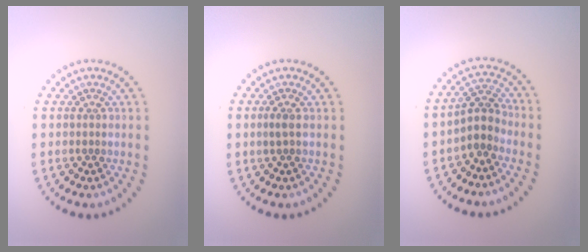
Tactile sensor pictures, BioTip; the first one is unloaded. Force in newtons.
{"total": 0.9, "press": 0.7, "slide": 0.6}
{"total": 2.6, "press": 2.1, "slide": 1.6}